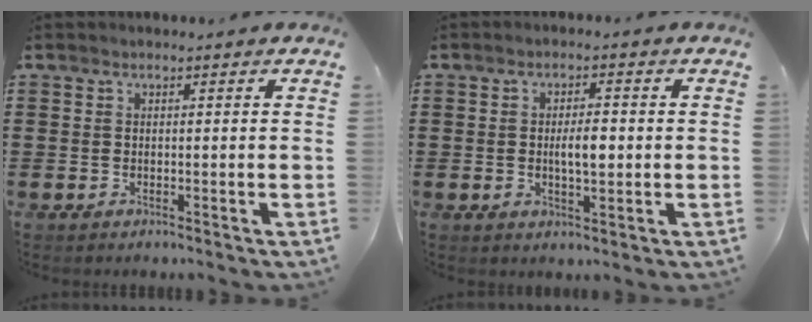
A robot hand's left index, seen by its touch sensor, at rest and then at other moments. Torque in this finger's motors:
{"motor_torque": [0.88, 0.11, 0.37, 0.07]}